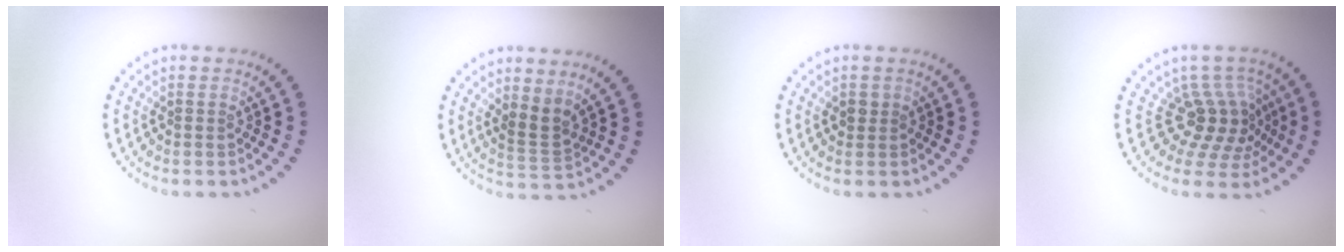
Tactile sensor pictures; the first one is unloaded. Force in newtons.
{"total": 2.3, "press": 1.5, "slide": 1.7}
{"total": 1.0, "press": 0.8, "slide": 0.5}
{"total": 3.9, "press": 2.8, "slide": 2.8}